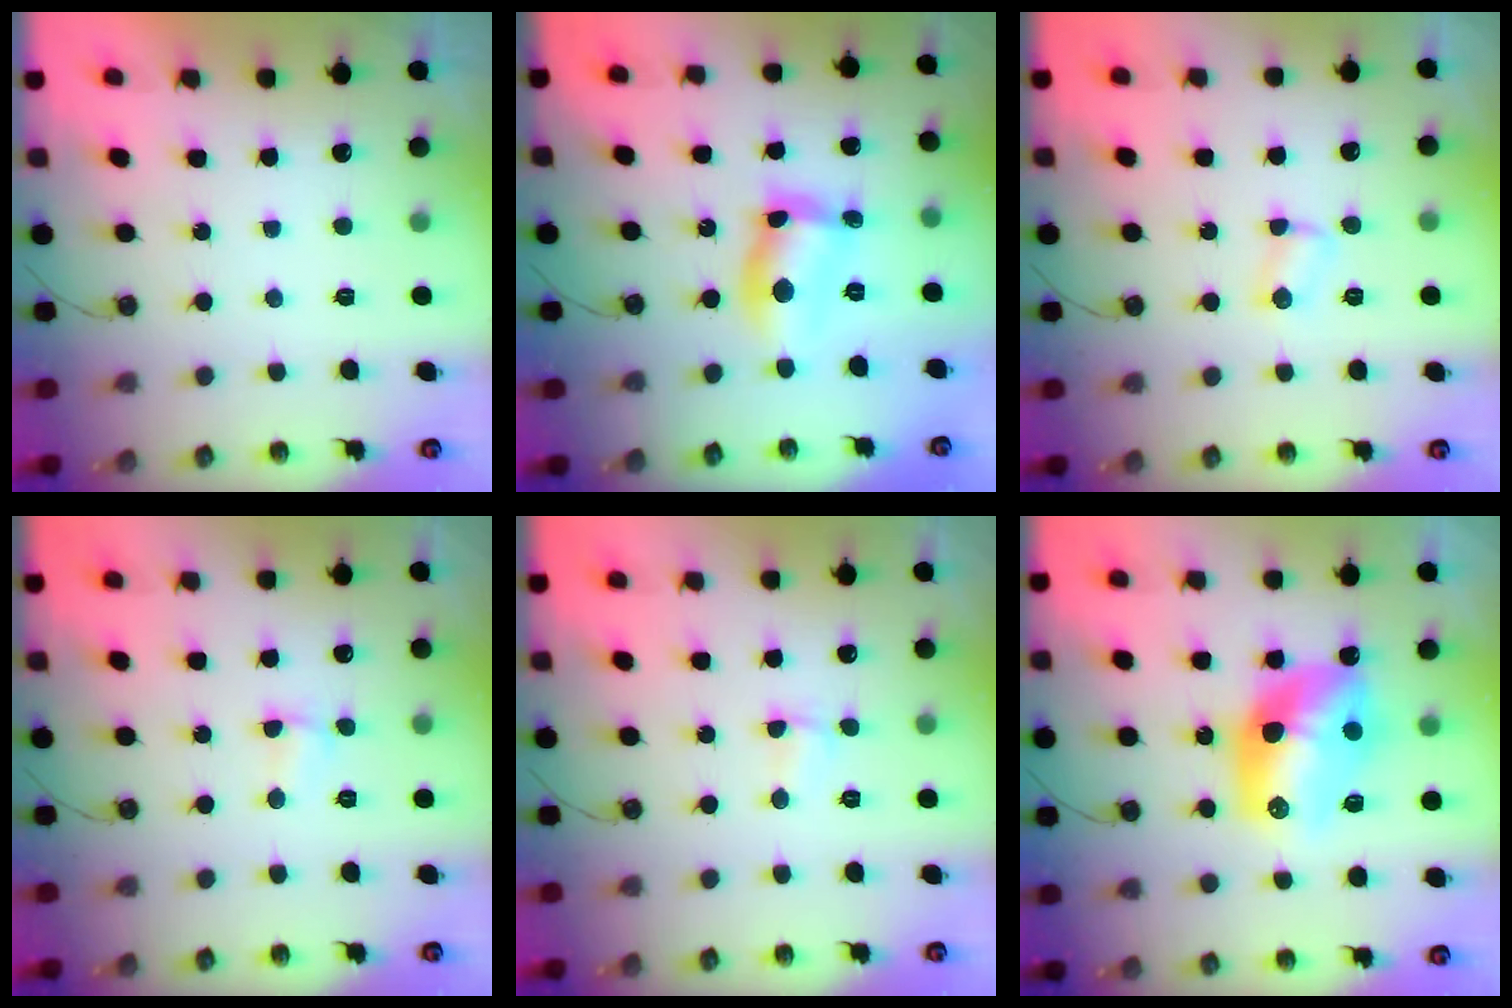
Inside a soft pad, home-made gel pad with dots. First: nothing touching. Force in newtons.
{"total": 10.3, "press": 10.3, "slide": 1.1}
{"total": 2.4, "press": 2.4, "slide": 0.4}
{"total": 1.8, "press": 1.7, "slide": 0.5}
{"total": 2.2, "press": 2.2, "slide": 0.5}
{"total": 14.8, "press": 14.8, "slide": 1.3}